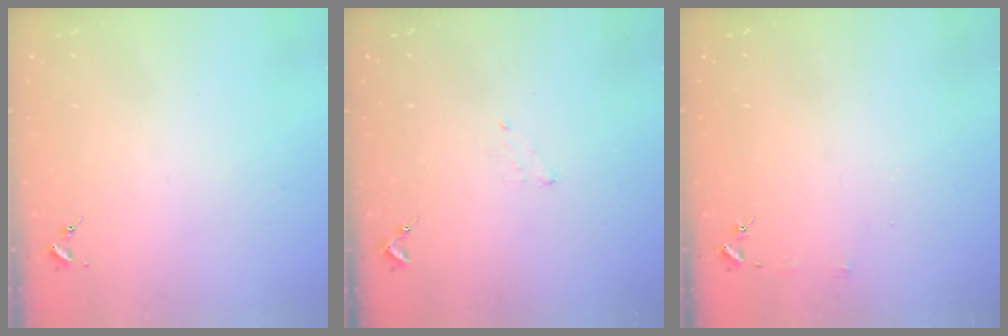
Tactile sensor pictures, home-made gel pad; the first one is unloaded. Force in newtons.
{"total": 3.8, "press": 3.8, "slide": 0.5}
{"total": 3.0, "press": 3.0, "slide": 0.3}